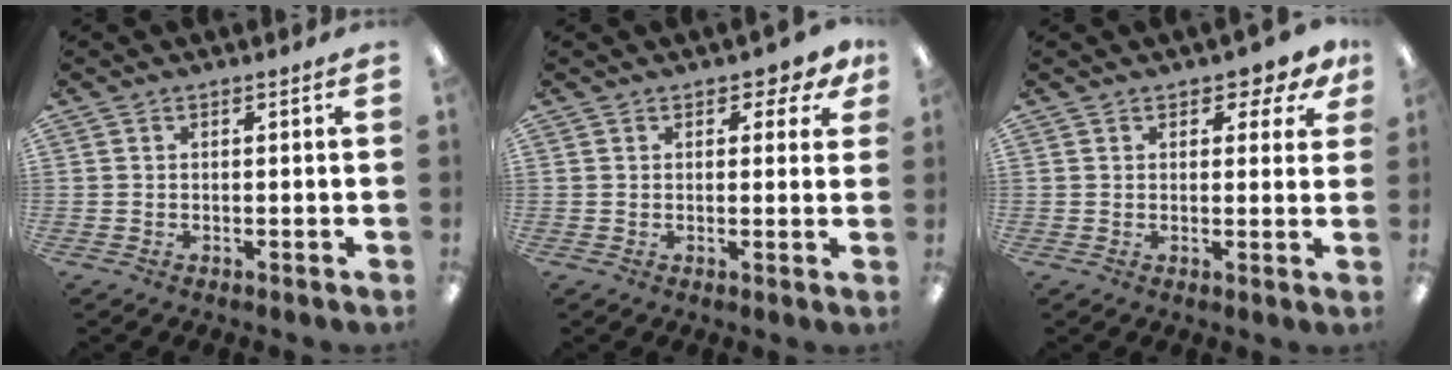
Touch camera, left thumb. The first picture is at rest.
{"total": 3.2, "force": [1.8, 1.8, 1.9], "torque": [-0.024, 0.000, 0.030]}
{"total": 3.9, "force": [2.4, 2.0, 2.3], "torque": [-0.024, -0.005, 0.040]}